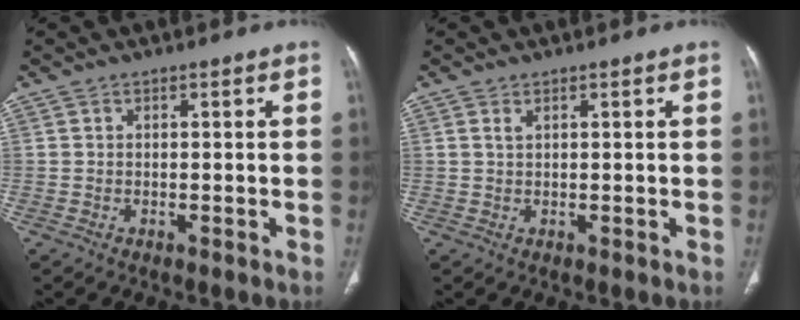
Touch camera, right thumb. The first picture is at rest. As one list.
[{"total": 0.9, "force": [0.5, 0.4, 0.6], "torque": [-0.015, 0.005, 0.013]}]